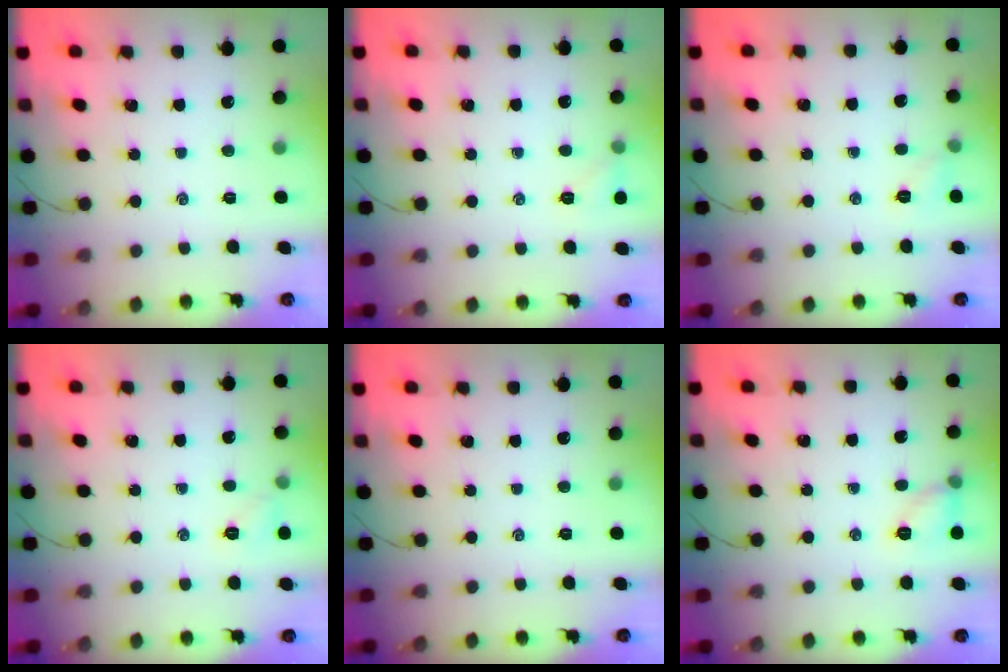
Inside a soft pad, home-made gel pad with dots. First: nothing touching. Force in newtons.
{"total": 5.6, "press": 5.4, "slide": 1.5}
{"total": 5.1, "press": 4.9, "slide": 1.5}
{"total": 5.2, "press": 4.9, "slide": 1.6}
{"total": 0.0}
{"total": 7.2, "press": 7.2, "slide": 0.6}